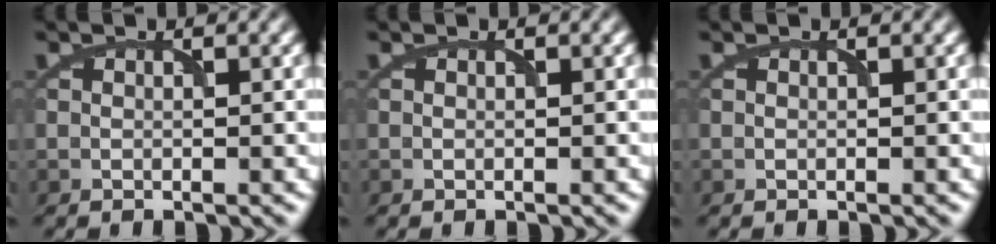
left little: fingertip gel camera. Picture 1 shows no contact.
{"total": 0.0}
{"total": 0.0}